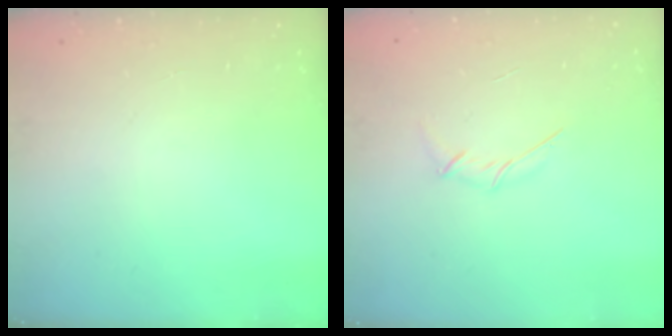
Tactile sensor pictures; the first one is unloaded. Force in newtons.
{"total": 3.1, "press": 3.0, "slide": 0.8}